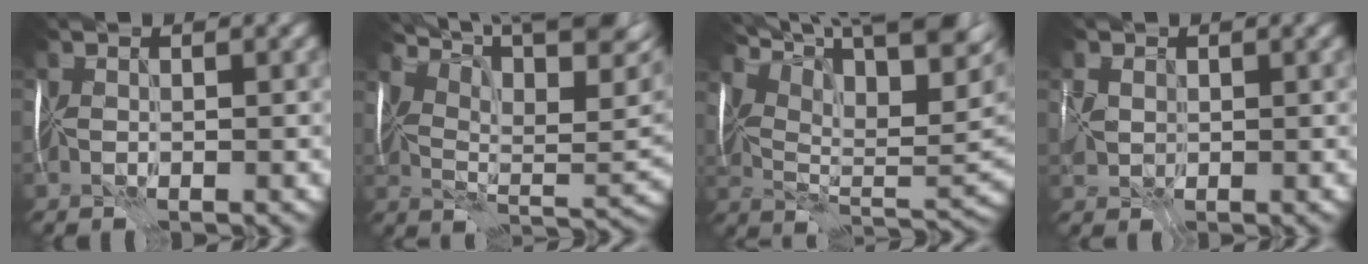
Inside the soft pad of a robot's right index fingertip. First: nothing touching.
{"total": 11.1, "force": [7.1, 3.1, 8.0], "torque": [-0.146, 0.017, 0.119]}
{"total": 12.8, "force": [6.7, 4.8, 9.8], "torque": [-0.172, 0.022, 0.120]}
{"total": 2.2, "force": [0.3, 1.8, 1.2], "torque": [-0.039, 0.003, 0.003]}